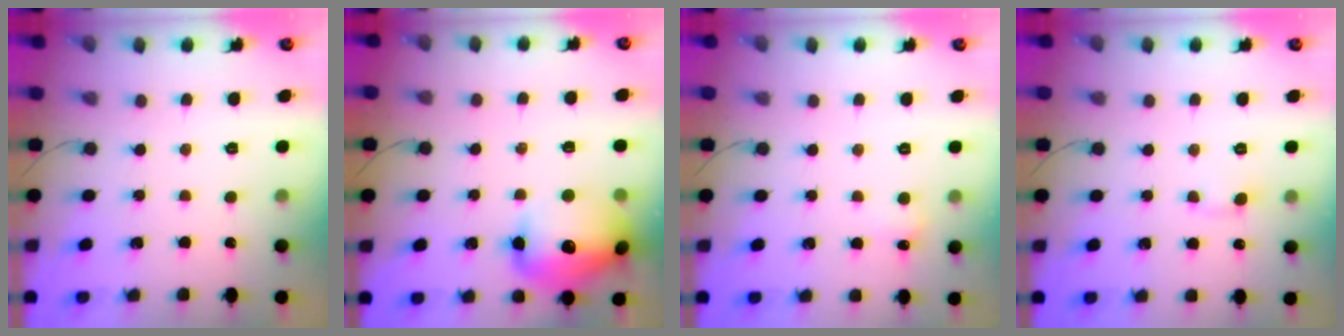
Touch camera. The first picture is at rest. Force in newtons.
{"total": 17.3, "press": 17.2, "slide": 1.9}
{"total": 5.1, "press": 4.8, "slide": 1.7}
{"total": 2.3, "press": 2.0, "slide": 1.3}